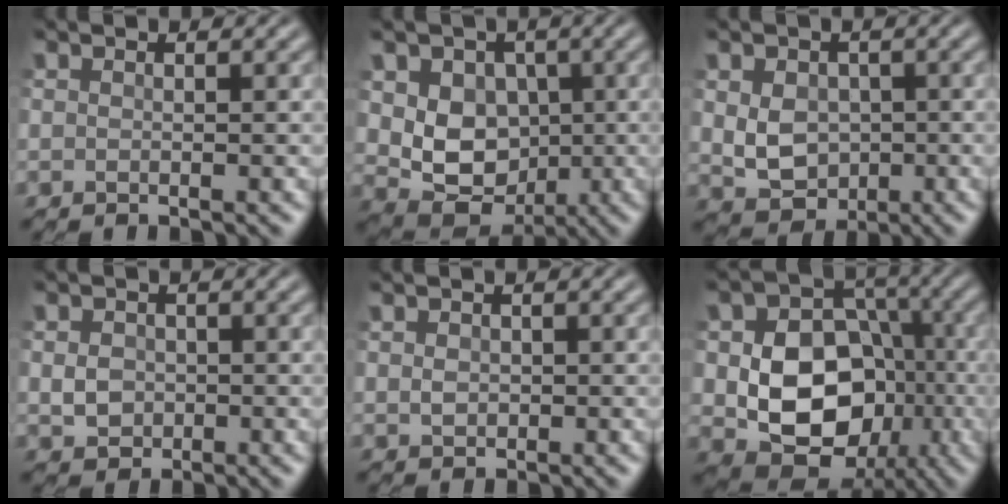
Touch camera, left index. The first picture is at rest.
{"total": 7.1, "force": [0.1, 5.6, 4.3], "torque": [-0.078, -0.013, 0.000]}
{"total": 4.9, "force": [-0.3, 3.8, 3.0], "torque": [-0.060, -0.011, -0.003]}
{"total": 2.5, "force": [-0.3, 2.1, 1.3], "torque": [-0.031, -0.004, -0.011]}
{"total": 1.4, "force": [0.1, 1.2, 0.8], "torque": [-0.017, -0.003, 0.005]}
{"total": 11.3, "force": [-1.5, 8.4, 7.3], "torque": [-0.119, -0.011, -0.027]}